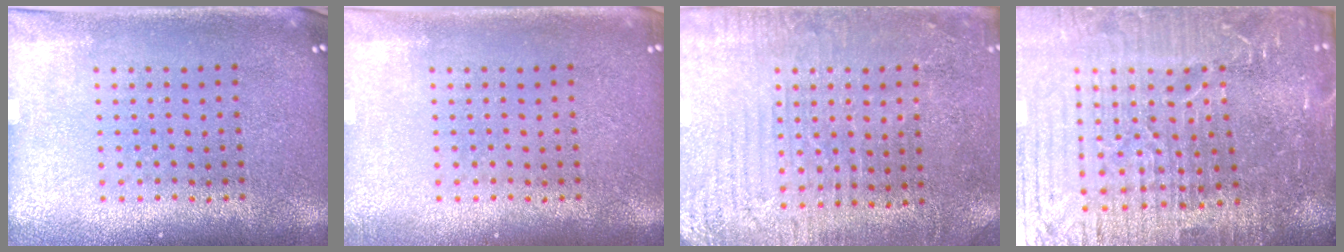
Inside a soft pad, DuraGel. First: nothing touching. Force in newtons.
{"total": 0.8, "press": 0.7, "slide": 0.4}
{"total": 2.9, "press": 2.7, "slide": 0.9}
{"total": 7.0, "press": 6.1, "slide": 3.5}